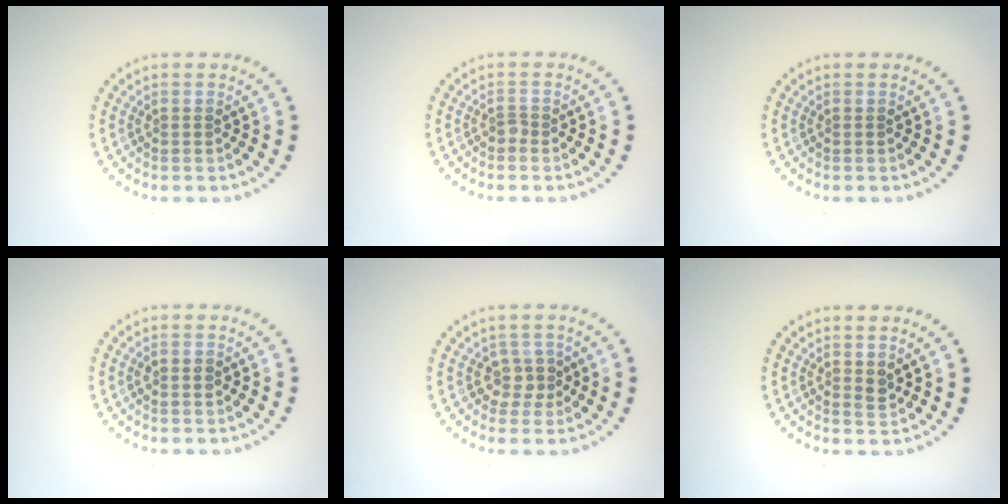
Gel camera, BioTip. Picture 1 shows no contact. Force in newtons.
{"total": 0.8, "press": 0.5, "slide": 0.6}
{"total": 0.0}
{"total": 1.3, "press": 1.3, "slide": 0.1}
{"total": 2.1, "press": 1.7, "slide": 1.2}
{"total": 1.0, "press": 1.0, "slide": 0.3}